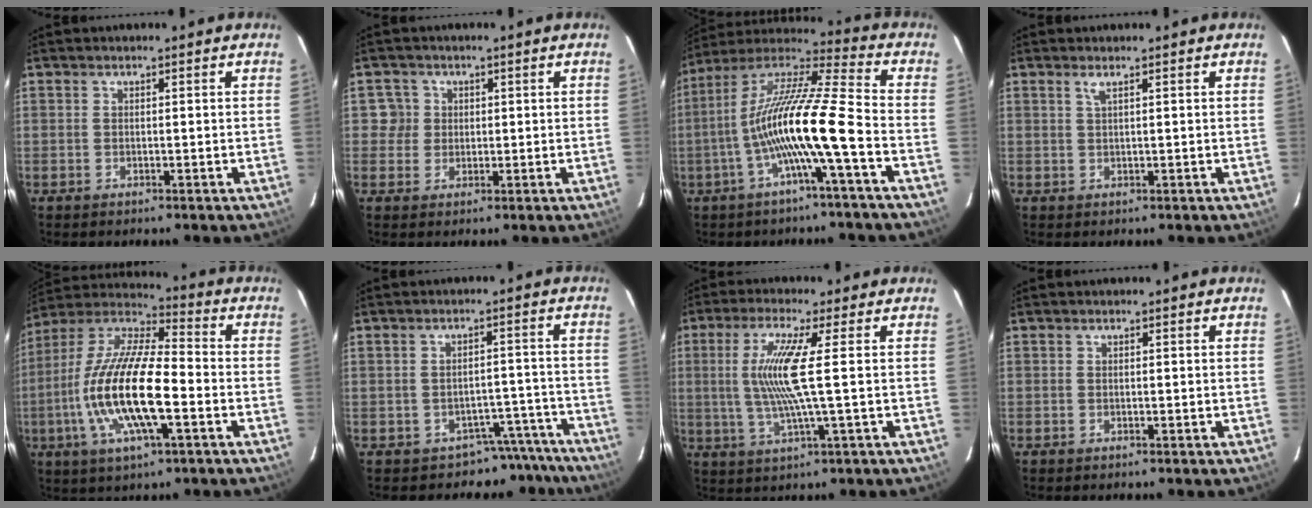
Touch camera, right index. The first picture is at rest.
{"total": 3.1, "force": [0.5, 3.0, 0.0], "torque": [0.019, 0.020, 0.007]}
{"total": 15.7, "force": [-4.8, 0.0, 14.9], "torque": [-0.272, 0.003, -0.098]}
{"total": 1.1, "force": [0.6, -0.4, 0.8], "torque": [-0.016, 0.001, 0.012]}
{"total": 19.1, "force": [-4.6, 5.6, 17.6], "torque": [-0.352, -0.010, -0.094]}
{"total": 8.0, "force": [-6.9, 4.0, -0.4], "torque": [0.028, 0.058, -0.071]}
{"total": 9.8, "force": [0.8, -0.6, 9.7], "torque": [-0.193, -0.006, 0.021]}
{"total": 0.0}